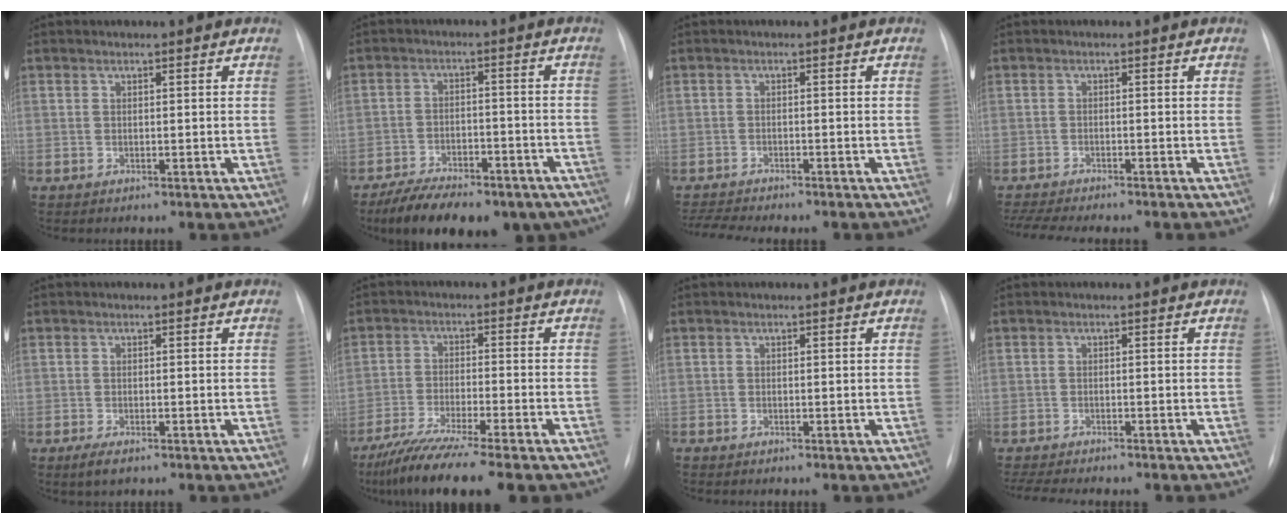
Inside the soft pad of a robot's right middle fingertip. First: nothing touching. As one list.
[{"total": 18.1, "force": [-14.0, 7.0, 9.0], "torque": [-0.128, 0.006, -0.194]}, {"total": 6.7, "force": [-6.1, 0.5, 2.5], "torque": [-0.037, -0.006, -0.092]}, {"total": 11.0, "force": [-9.7, 1.5, 5.0], "torque": [-0.074, -0.009, -0.138]}, {"total": 2.3, "force": [-1.4, 0.8, 1.7], "torque": [-0.037, -0.005, -0.021]}, {"total": 12.5, "force": [-9.9, 0.3, 7.7], "torque": [-0.125, -0.034, -0.157]}, {"total": 0.0}, {"total": 8.7, "force": [-7.7, 1.3, 4.0], "torque": [-0.057, -0.006, -0.110]}]